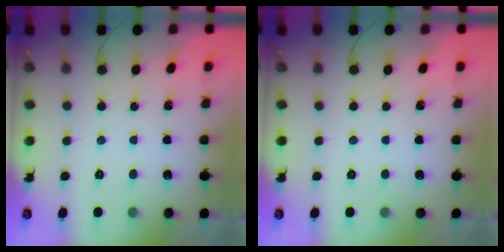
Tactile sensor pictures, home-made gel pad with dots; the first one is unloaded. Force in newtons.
{"total": 0.0}